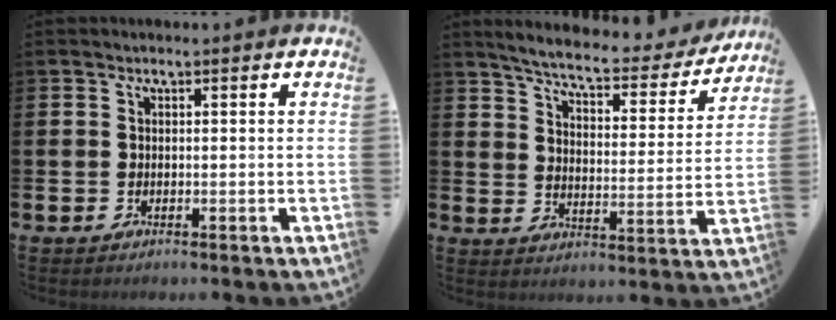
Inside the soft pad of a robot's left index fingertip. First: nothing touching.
{"total": 6.2, "force": [5.8, 0.8, 2.2], "torque": [-0.063, -0.042, 0.093]}